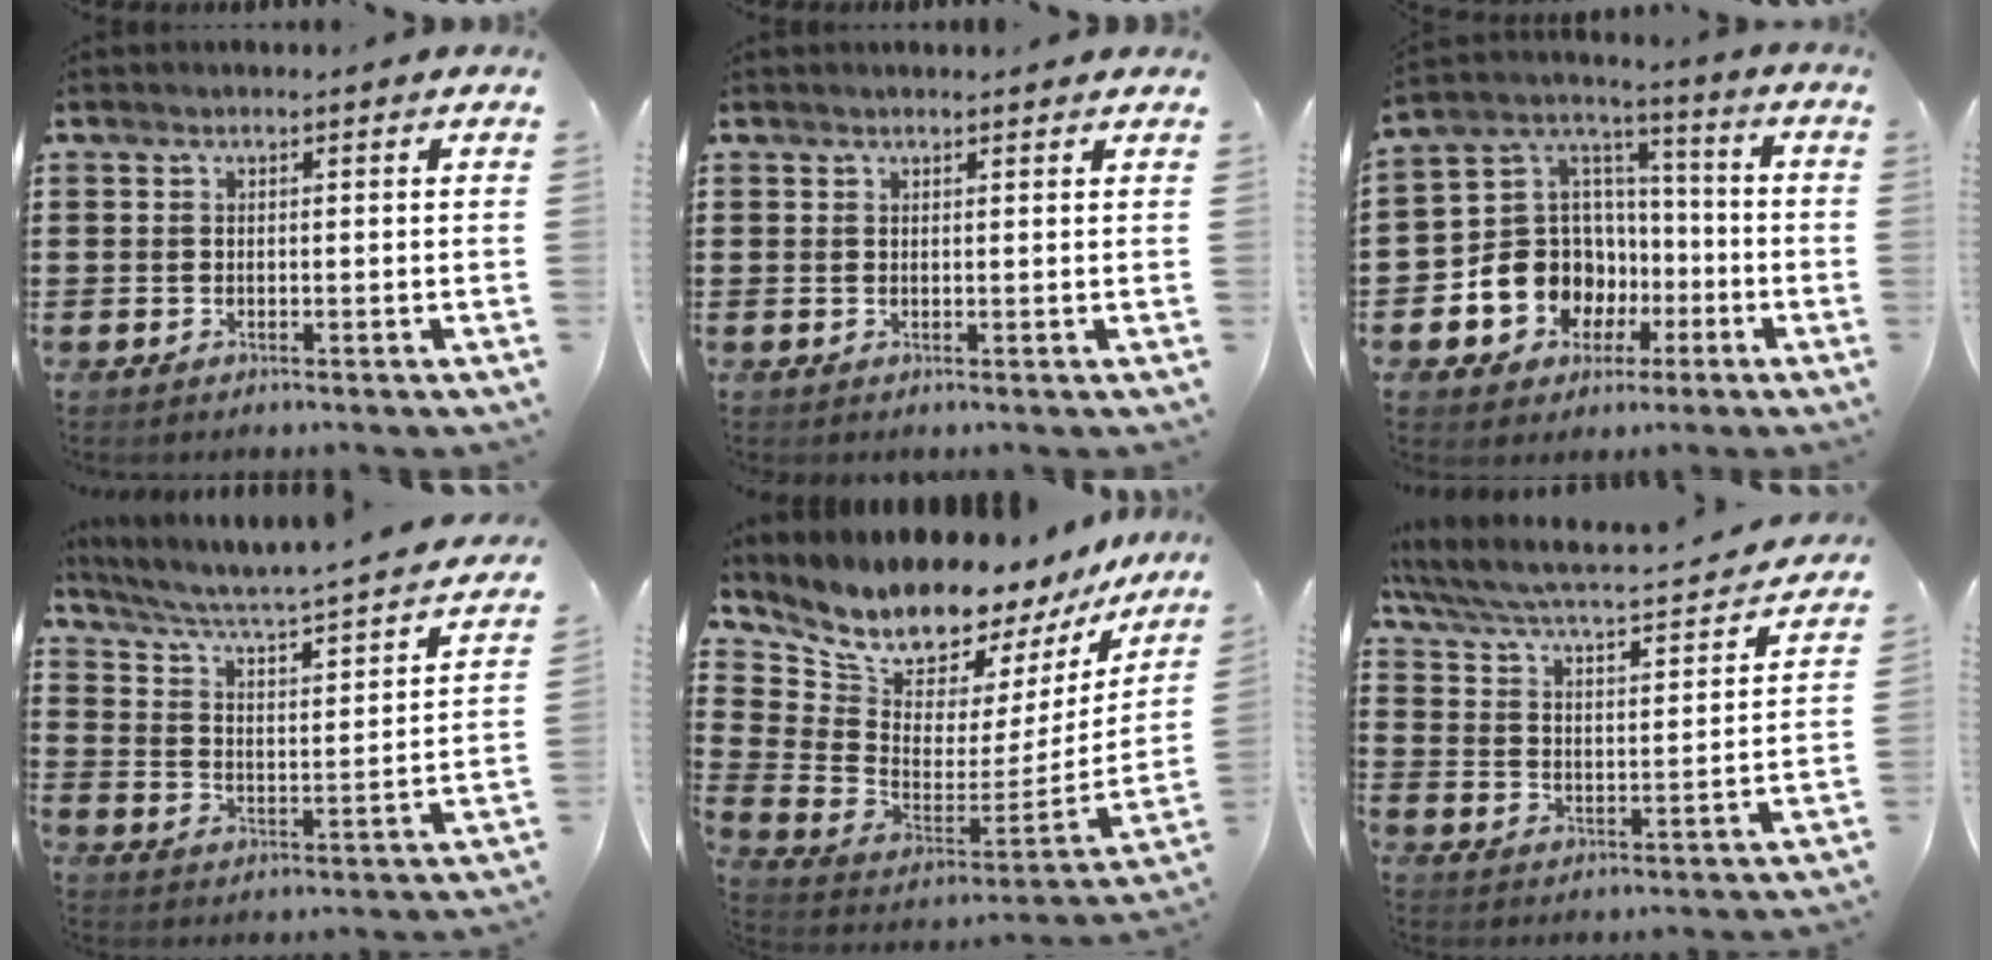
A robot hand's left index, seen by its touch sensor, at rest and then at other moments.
{"total": 0.6, "force": [0.6, 0.0, 0.1], "torque": [-0.004, 0.000, 0.011]}
{"total": 11.6, "force": [-4.5, 10.0, 3.7], "torque": [-0.119, 0.010, -0.076]}
{"total": 3.2, "force": [2.6, 0.2, 1.8], "torque": [-0.054, -0.035, 0.029]}
{"total": 10.3, "force": [9.8, 2.4, 2.1], "torque": [-0.086, -0.093, 0.168]}
{"total": 3.9, "force": [3.4, 0.3, 1.9], "torque": [-0.056, -0.035, 0.047]}